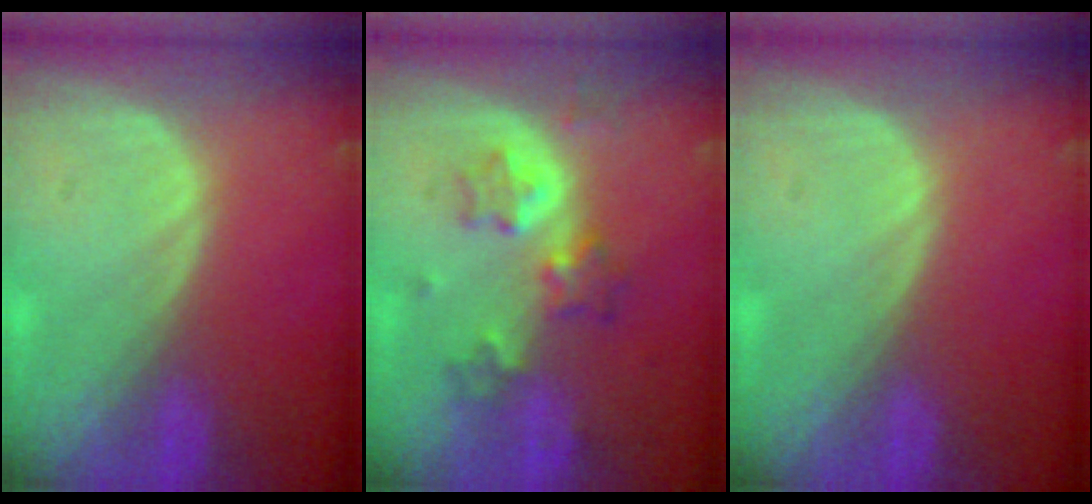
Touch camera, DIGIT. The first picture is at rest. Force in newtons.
{"total": 5.6, "press": 5.6, "slide": 0.4}
{"total": 0.0}